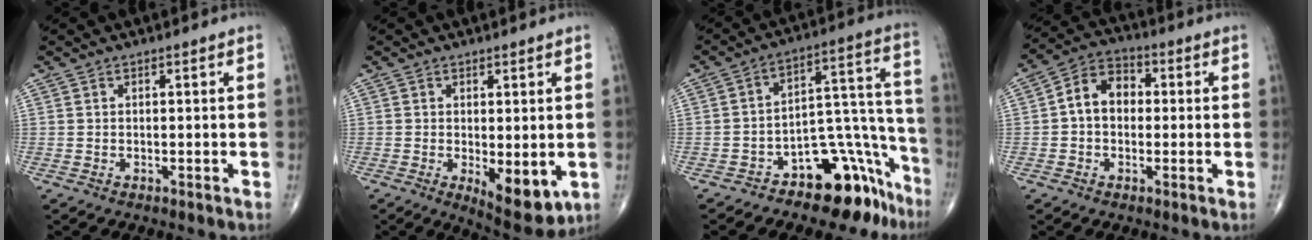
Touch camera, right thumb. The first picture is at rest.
{"total": 8.4, "force": [-1.7, 3.5, 7.4], "torque": [-0.096, -0.022, -0.016]}
{"total": 15.2, "force": [-10.4, 7.6, 8.0], "torque": [-0.028, 0.145, -0.155]}
{"total": 8.1, "force": [0.2, 6.1, 5.3], "torque": [-0.072, 0.028, -0.008]}